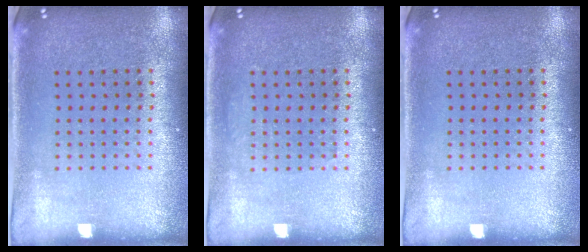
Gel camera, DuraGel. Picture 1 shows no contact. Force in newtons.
{"total": 0.6, "press": 0.6, "slide": 0.1}
{"total": 0.0}